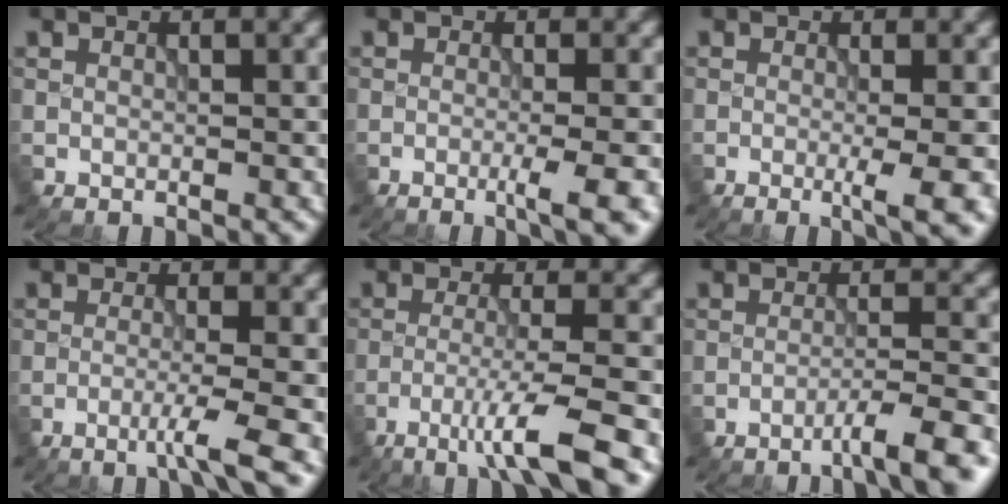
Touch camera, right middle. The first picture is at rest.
{"total": 4.1, "force": [-1.6, 0.8, 3.7], "torque": [-0.051, 0.001, -0.029]}
{"total": 4.4, "force": [-1.1, 1.1, 4.2], "torque": [-0.058, -0.006, -0.016]}
{"total": 3.6, "force": [-1.4, 0.3, 3.2], "torque": [-0.054, 0.005, -0.036]}
{"total": 6.2, "force": [-3.5, 0.5, 5.1], "torque": [-0.085, 0.003, -0.066]}
{"total": 4.9, "force": [-3.0, 0.6, 3.8], "torque": [-0.049, 0.011, -0.056]}